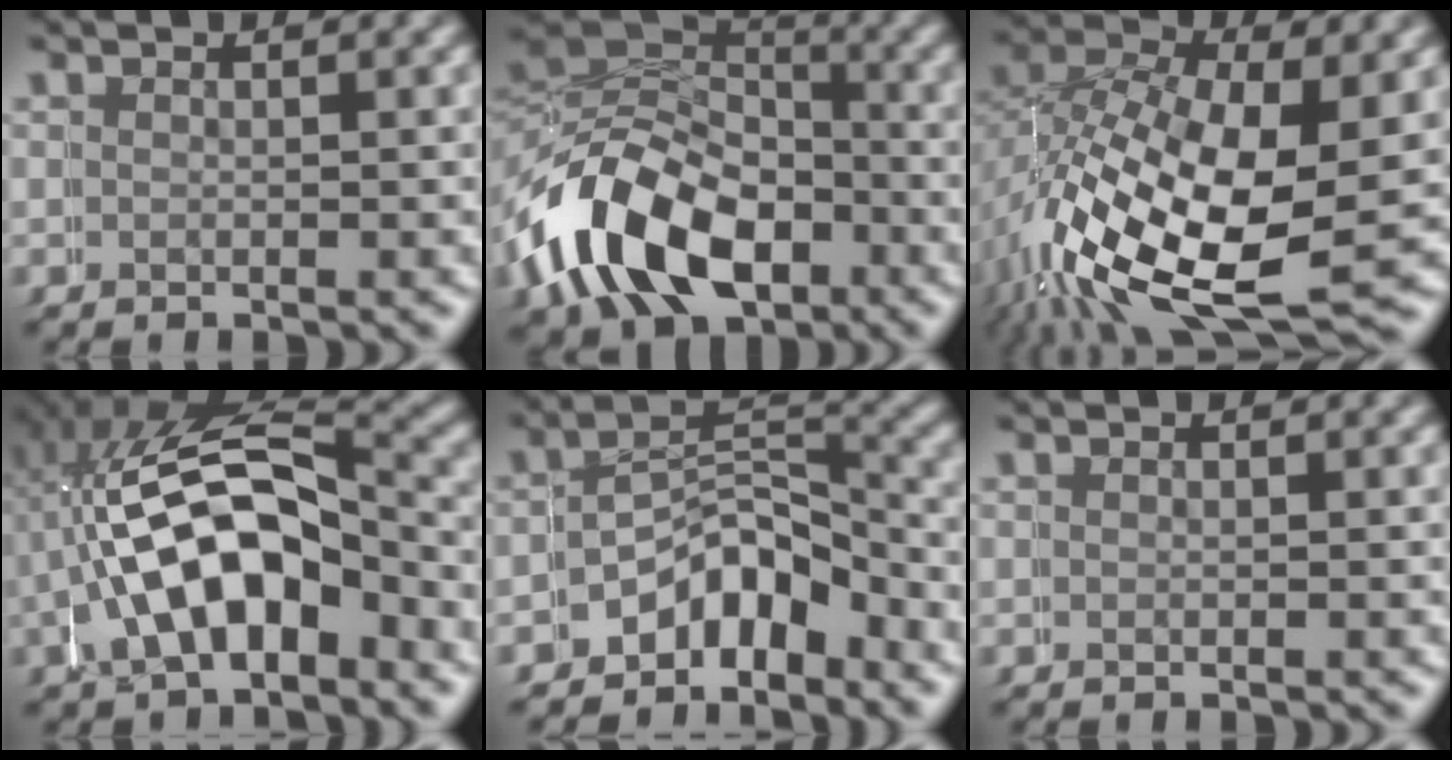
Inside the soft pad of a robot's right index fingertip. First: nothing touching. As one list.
[{"total": 11.3, "force": [-3.1, 9.0, 6.1], "torque": [-0.147, -0.043, -0.040]}, {"total": 12.5, "force": [-2.1, 8.7, 8.7], "torque": [-0.195, -0.060, -0.007]}, {"total": 10.6, "force": [-0.3, 7.3, 7.7], "torque": [-0.149, -0.008, -0.002]}, {"total": 4.7, "force": [-3.6, 3.0, 0.6], "torque": [0.005, -0.015, -0.059]}, {"total": 0.0}]